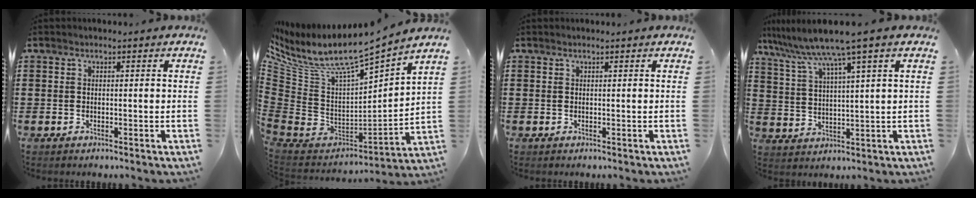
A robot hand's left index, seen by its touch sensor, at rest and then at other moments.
{"total": 7.6, "force": [5.7, 1.8, 4.7], "torque": [-0.121, -0.057, 0.088]}
{"total": 0.0}
{"total": 6.9, "force": [5.3, -0.9, 4.3], "torque": [-0.103, -0.033, 0.086]}